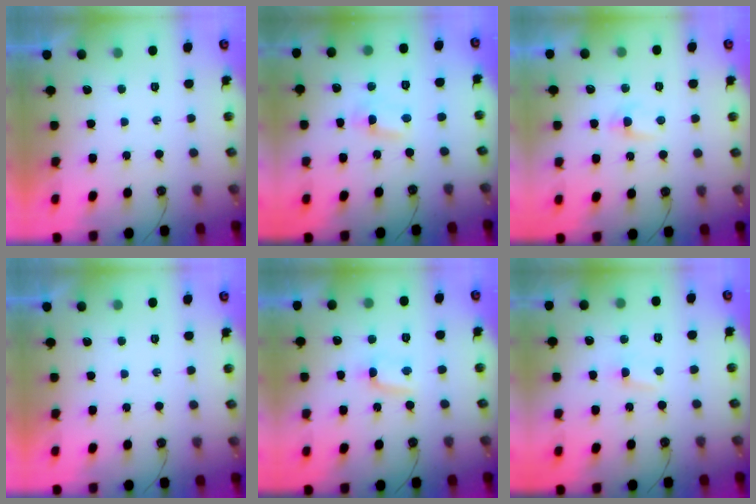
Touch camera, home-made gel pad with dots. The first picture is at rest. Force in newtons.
{"total": 1.6, "press": 1.6, "slide": 0.2}
{"total": 2.5, "press": 2.5, "slide": 0.4}
{"total": 0.0}
{"total": 4.3, "press": 4.3, "slide": 0.4}
{"total": 1.9, "press": 1.9, "slide": 0.3}